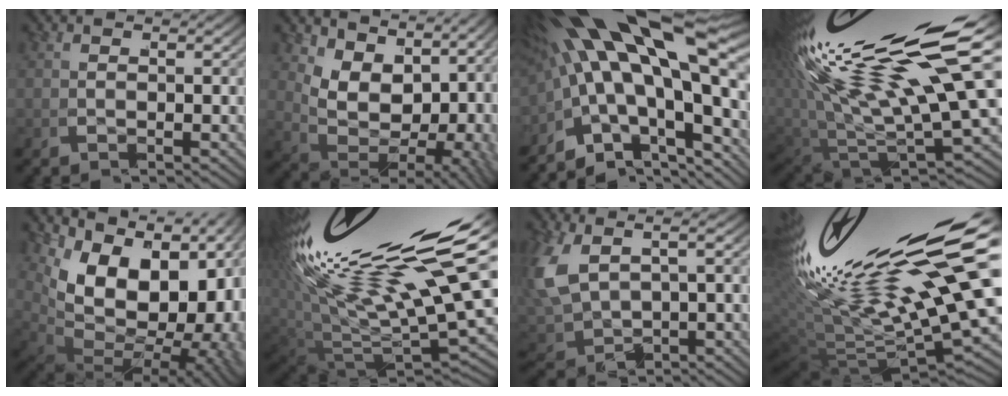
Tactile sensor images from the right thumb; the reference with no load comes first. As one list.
[{"total": 8.9, "force": [0.7, 5.3, 7.1], "torque": [-0.138, -0.034, 0.035]}, {"total": 14.8, "force": [-1.0, 10.0, 10.8], "torque": [-0.220, -0.042, -0.013]}, {"total": 16.6, "force": [1.9, 9.2, 13.7], "torque": [-0.268, -0.039, 0.062]}, {"total": 20.6, "force": [-1.2, 13.9, 15.2], "torque": [-0.263, -0.056, 0.011]}, {"total": 15.0, "force": [2.4, 7.9, 12.5], "torque": [-0.220, -0.031, 0.057]}, {"total": 7.3, "force": [1.4, 5.0, 5.1], "torque": [-0.132, -0.016, 0.044]}, {"total": 15.3, "force": [-0.3, 7.4, 13.4], "torque": [-0.228, -0.035, 0.017]}]